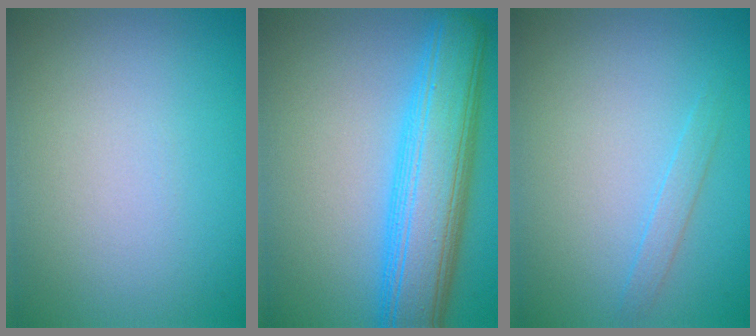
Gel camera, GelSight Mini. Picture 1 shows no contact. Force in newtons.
{"total": 8.4, "press": 8.4, "slide": 0.2}
{"total": 1.1, "press": 1.1, "slide": 0.1}